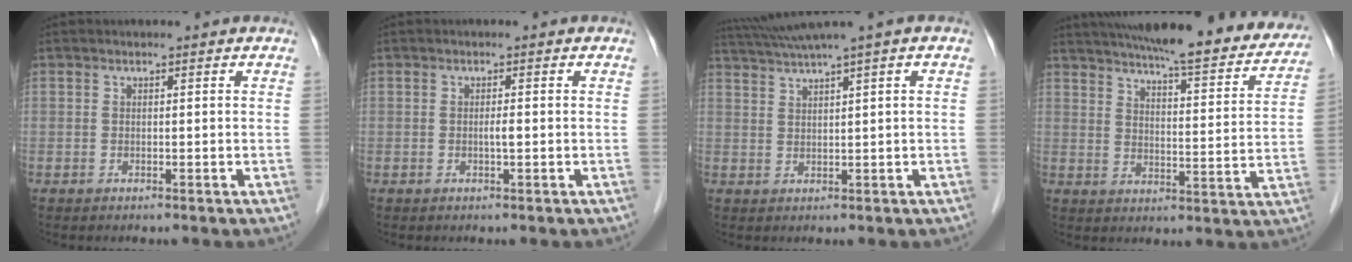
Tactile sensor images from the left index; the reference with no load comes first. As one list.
[{"total": 1.0, "force": [-0.2, 0.0, 1.0], "torque": [-0.019, -0.002, -0.004]}, {"total": 5.0, "force": [3.6, -1.5, 3.1], "torque": [-0.067, 0.019, 0.073]}, {"total": 25.4, "force": [22.2, 3.7, 11.6], "torque": [-0.174, -0.026, 0.279]}]